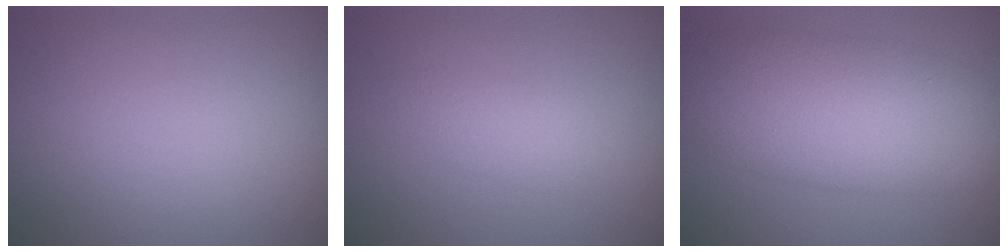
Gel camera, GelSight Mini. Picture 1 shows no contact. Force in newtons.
{"total": 1.8, "press": 1.8, "slide": 0.0}
{"total": 9.1, "press": 9.1, "slide": 0.0}